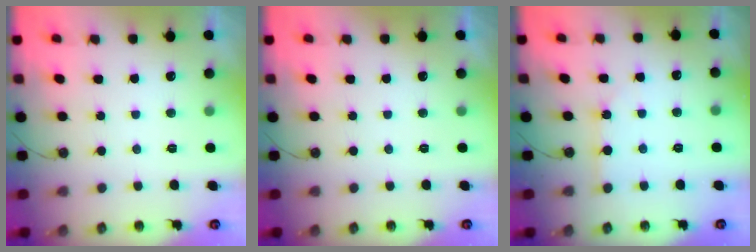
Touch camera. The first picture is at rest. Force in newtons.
{"total": 0.0}
{"total": 2.5, "press": 2.5, "slide": 0.3}